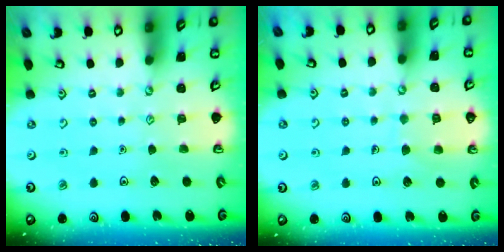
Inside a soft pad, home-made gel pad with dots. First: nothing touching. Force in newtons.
{"total": 5.9, "press": 5.9, "slide": 0.5}